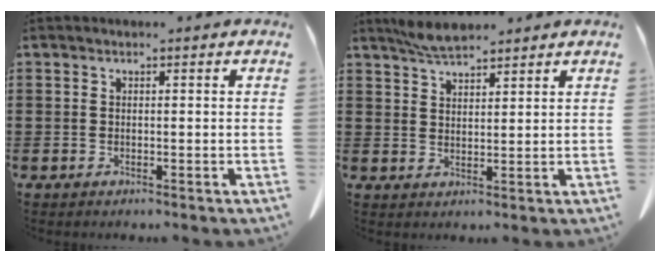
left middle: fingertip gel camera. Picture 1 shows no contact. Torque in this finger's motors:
{"motor_torque": [0.39, 0.39, 0.07, 0.04]}